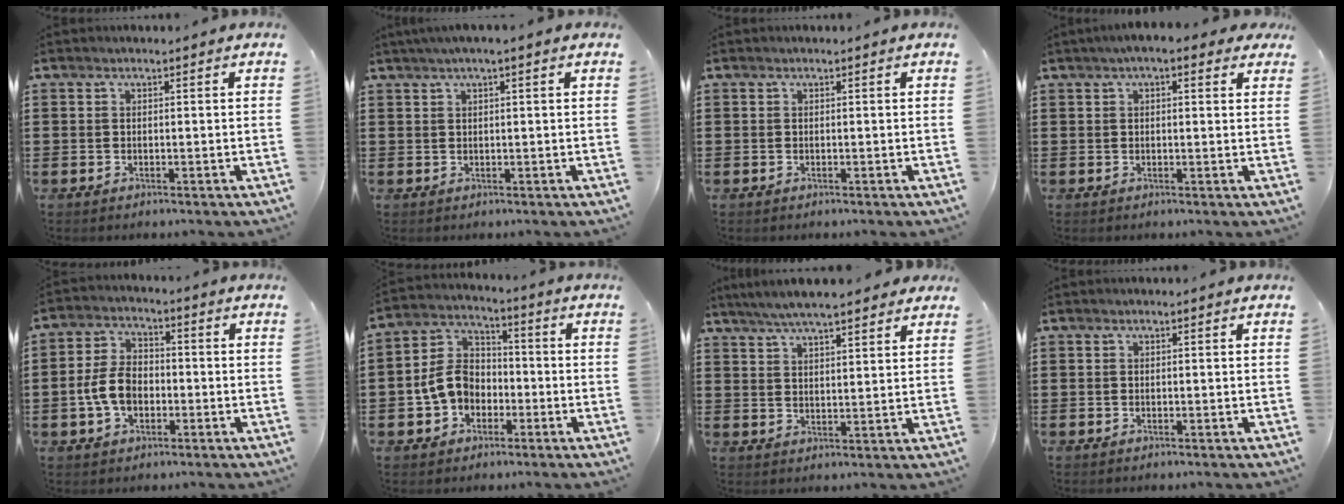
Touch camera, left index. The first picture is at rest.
{"total": 1.7, "force": [0.9, 0.0, 1.5], "torque": [-0.029, 0.000, 0.015]}
{"total": 0.0}
{"total": 3.0, "force": [1.7, 0.9, 2.2], "torque": [-0.048, 0.006, 0.030]}
{"total": 6.8, "force": [-1.6, 4.4, 4.9], "torque": [-0.123, 0.003, -0.037]}
{"total": 8.0, "force": [-2.1, 6.3, 4.4], "torque": [-0.115, 0.017, -0.044]}
{"total": 5.5, "force": [4.9, 0.7, 2.5], "torque": [-0.062, -0.008, 0.087]}
{"total": 0.0}